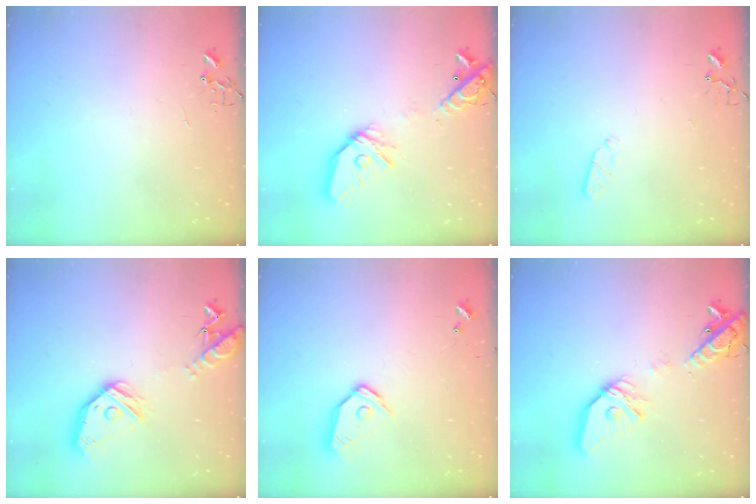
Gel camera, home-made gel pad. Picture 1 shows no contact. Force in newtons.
{"total": 18.3, "press": 18.2, "slide": 2.6}
{"total": 3.5, "press": 3.4, "slide": 0.5}
{"total": 17.4, "press": 17.3, "slide": 2.0}
{"total": 11.6, "press": 11.5, "slide": 1.2}
{"total": 18.6, "press": 18.3, "slide": 3.1}